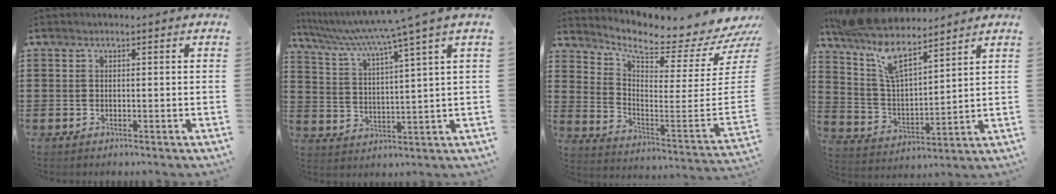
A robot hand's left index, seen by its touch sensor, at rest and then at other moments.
{"total": 6.1, "force": [4.8, -1.6, 3.5], "torque": [-0.089, -0.042, 0.073]}
{"total": 5.8, "force": [4.4, 1.1, 3.5], "torque": [-0.068, -0.064, 0.064]}
{"total": 10.4, "force": [7.9, 2.3, 6.3], "torque": [-0.153, -0.038, 0.139]}